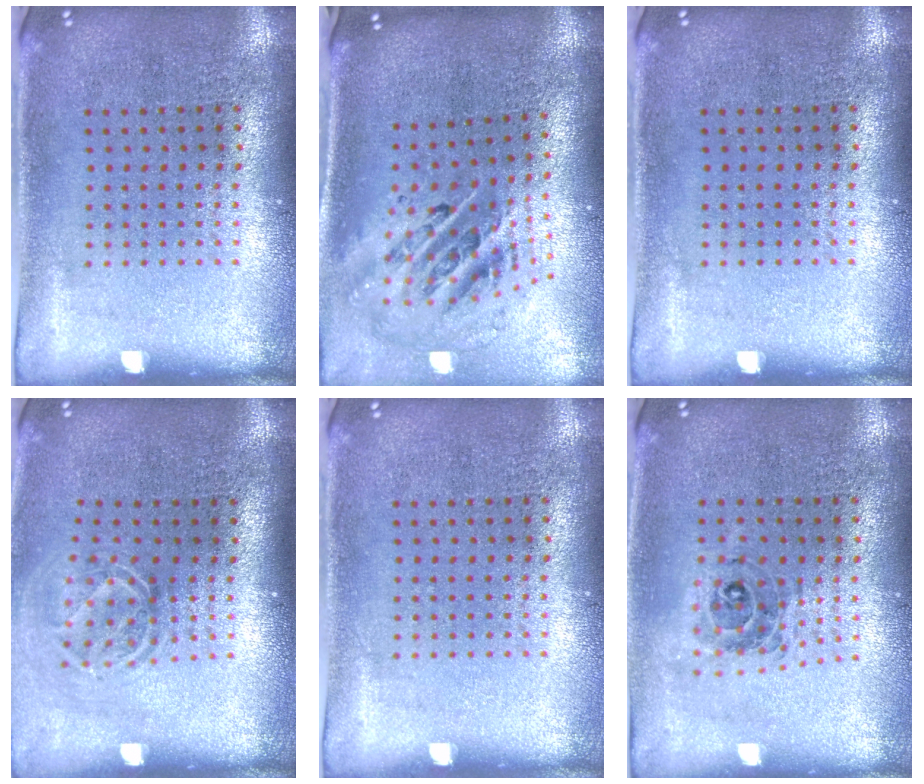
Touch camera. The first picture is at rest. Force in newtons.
{"total": 2.3, "press": 1.6, "slide": 1.7}
{"total": 0.0}
{"total": 1.6, "press": 1.1, "slide": 1.2}
{"total": 0.0}
{"total": 0.7, "press": 0.7, "slide": 0.1}